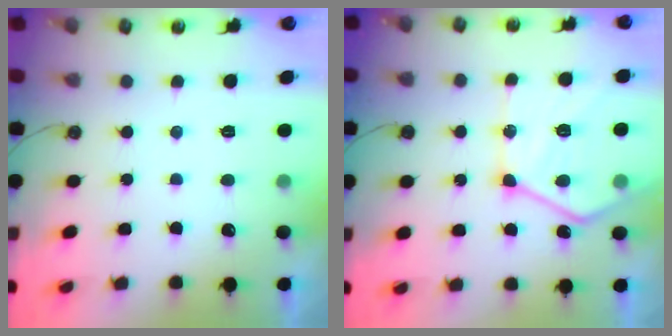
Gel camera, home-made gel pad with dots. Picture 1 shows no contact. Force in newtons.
{"total": 17.9, "press": 17.8, "slide": 2.0}